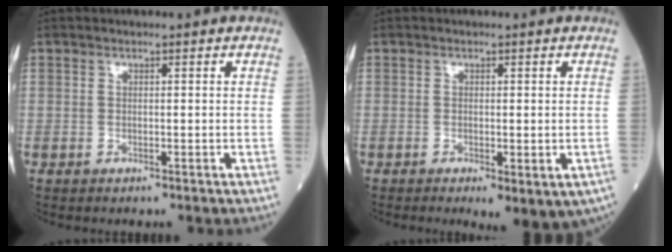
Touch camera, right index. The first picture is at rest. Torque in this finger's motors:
{"motor_torque": [0.32, -0.46, 0.20, 0.07]}